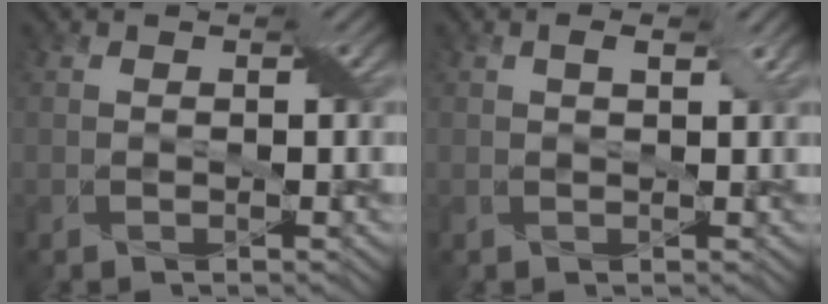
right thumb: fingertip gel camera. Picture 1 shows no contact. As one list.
[{"total": 1.5, "force": [0.7, 0.5, 1.2], "torque": [-0.023, 0.002, 0.013]}]